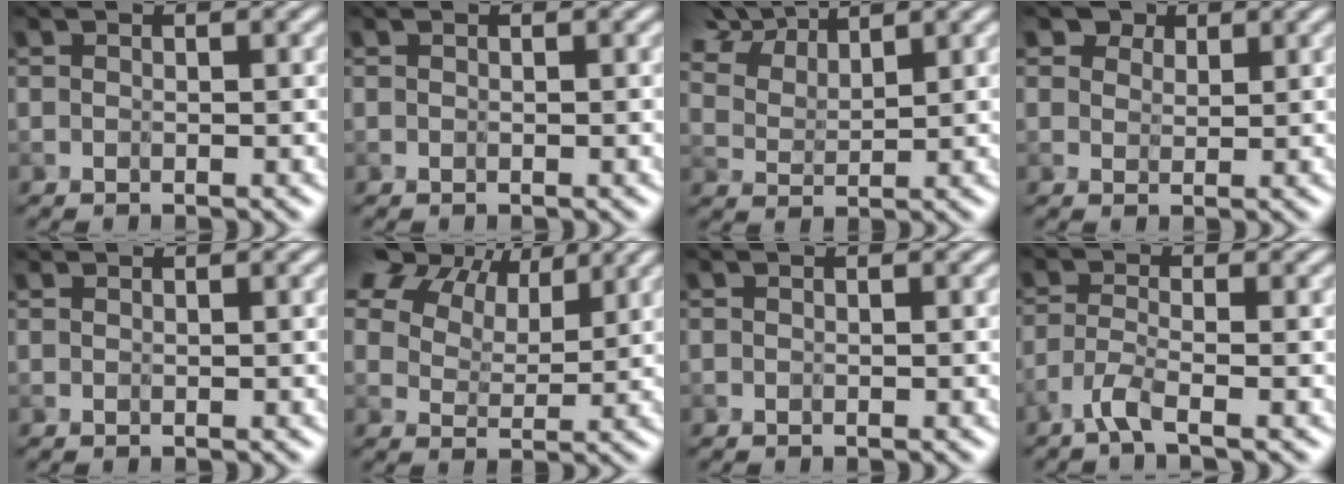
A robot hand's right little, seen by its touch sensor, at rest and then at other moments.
{"total": 0.0}
{"total": 9.3, "force": [7.0, 4.1, 4.5], "torque": [-0.116, 0.026, 0.119]}
{"total": 3.7, "force": [2.7, 2.2, 1.3], "torque": [-0.039, -0.009, 0.046]}
{"total": 0.6, "force": [0.6, 0.1, 0.1], "torque": [-0.004, -0.001, 0.007]}
{"total": 12.0, "force": [7.8, 6.6, 6.3], "torque": [-0.129, 0.024, 0.134]}
{"total": 0.0}
{"total": 2.5, "force": [-1.7, 0.3, 1.8], "torque": [-0.041, -0.001, -0.044]}